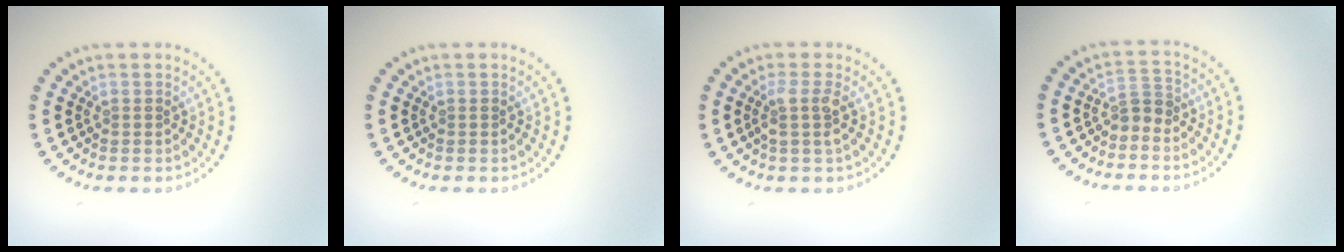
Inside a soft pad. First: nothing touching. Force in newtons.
{"total": 0.0}
{"total": 2.1, "press": 1.7, "slide": 1.3}
{"total": 1.6, "press": 1.3, "slide": 0.9}